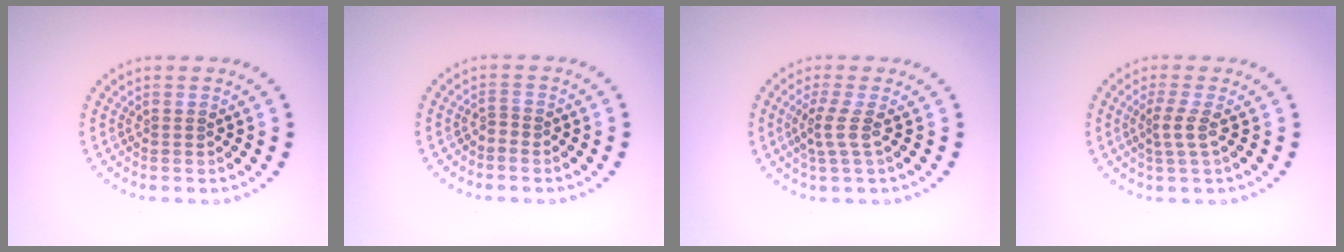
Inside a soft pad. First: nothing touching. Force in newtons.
{"total": 0.5, "press": 0.2, "slide": 0.5}
{"total": 2.2, "press": 1.5, "slide": 1.6}
{"total": 1.8, "press": 1.3, "slide": 1.2}